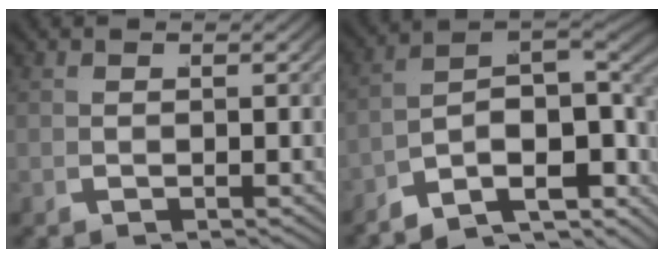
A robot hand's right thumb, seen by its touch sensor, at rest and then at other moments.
{"total": 14.0, "force": [-3.1, 9.1, 10.2], "torque": [-0.179, -0.043, -0.044]}